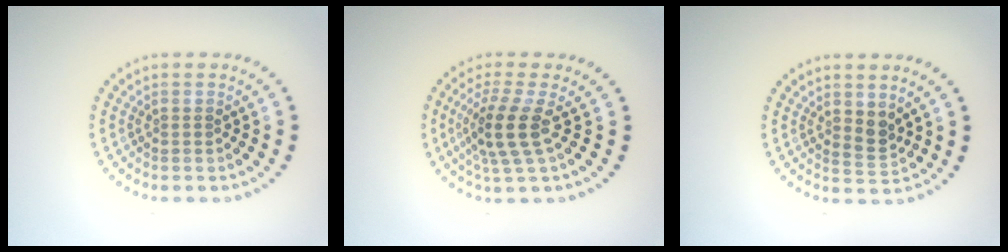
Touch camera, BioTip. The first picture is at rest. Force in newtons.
{"total": 3.8, "press": 3.0, "slide": 2.4}
{"total": 1.6, "press": 1.4, "slide": 0.8}